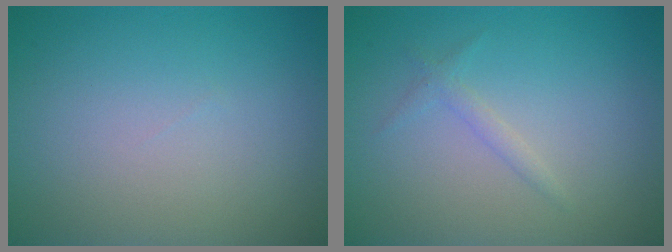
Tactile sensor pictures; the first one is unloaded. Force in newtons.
{"total": 1.1, "press": 1.1, "slide": 0.1}